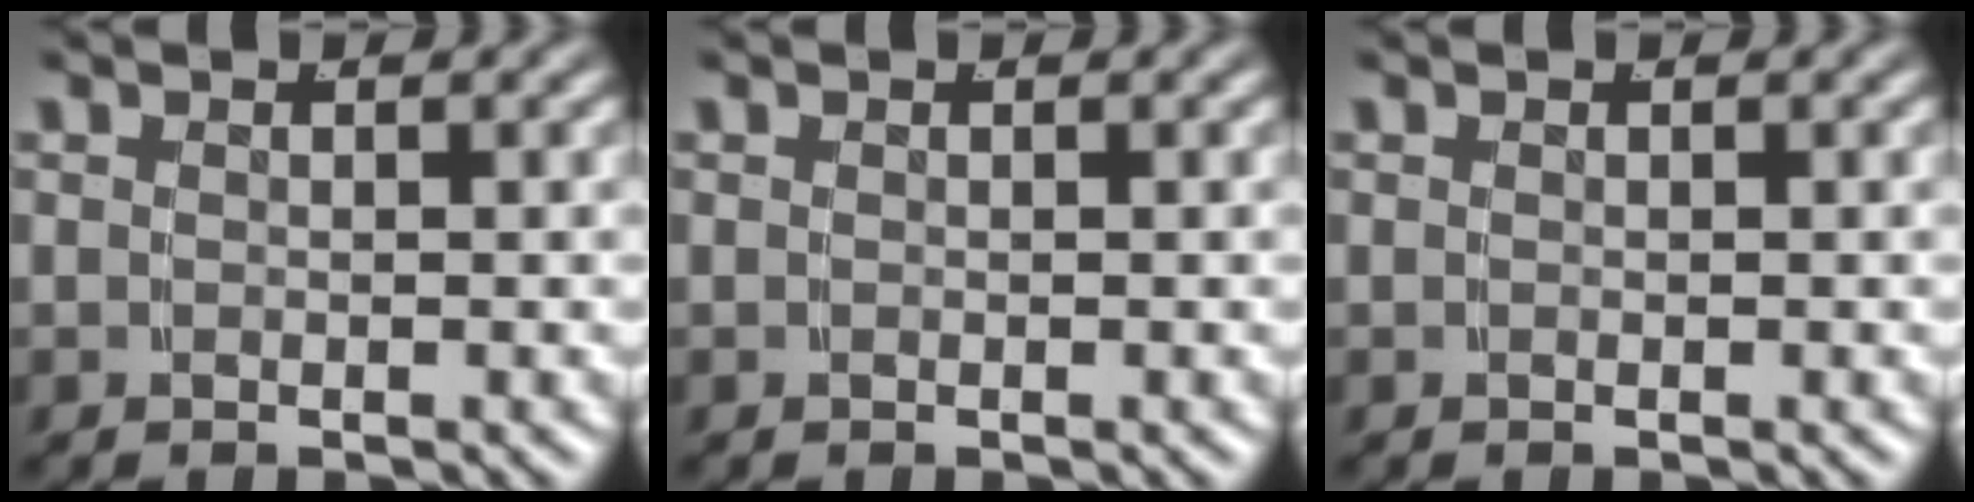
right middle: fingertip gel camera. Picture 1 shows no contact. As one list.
[{"total": 0.0}, {"total": 0.0}]